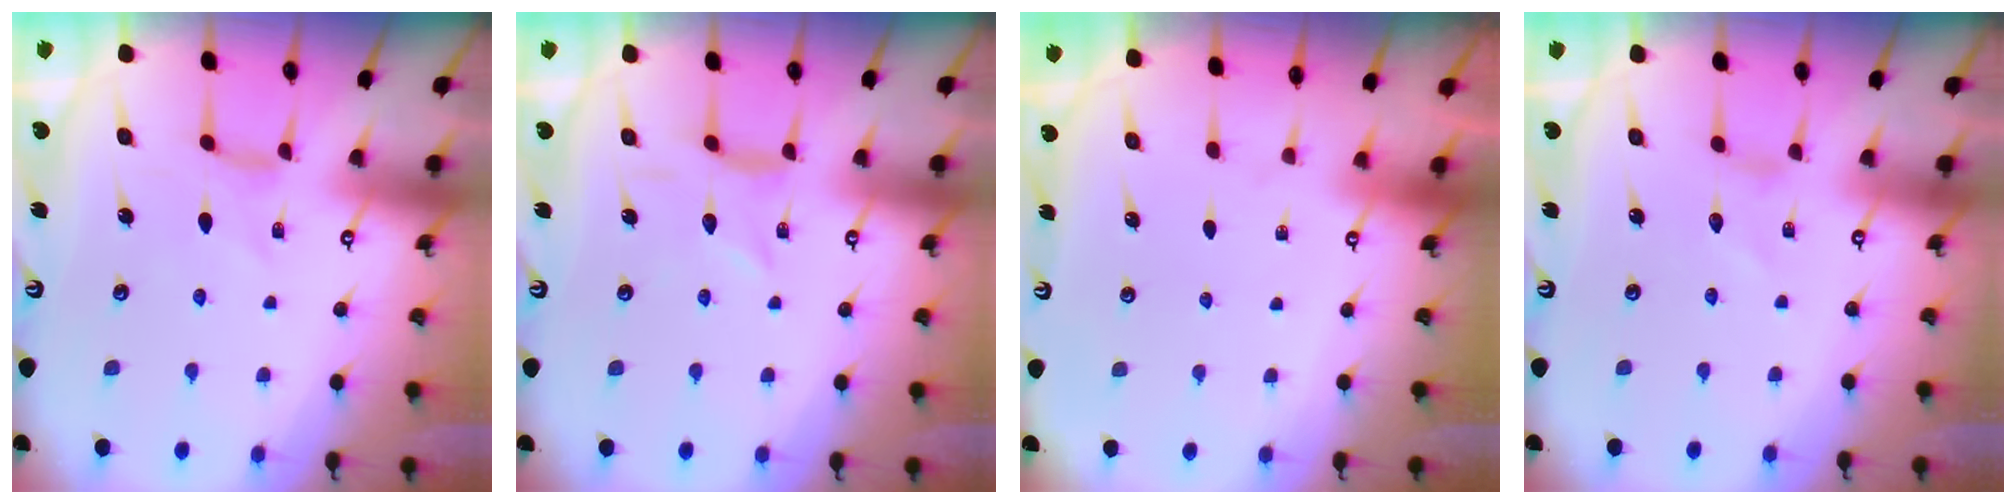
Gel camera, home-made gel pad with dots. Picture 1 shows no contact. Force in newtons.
{"total": 1.2, "press": 1.2, "slide": 0.1}
{"total": 0.0}
{"total": 0.0}